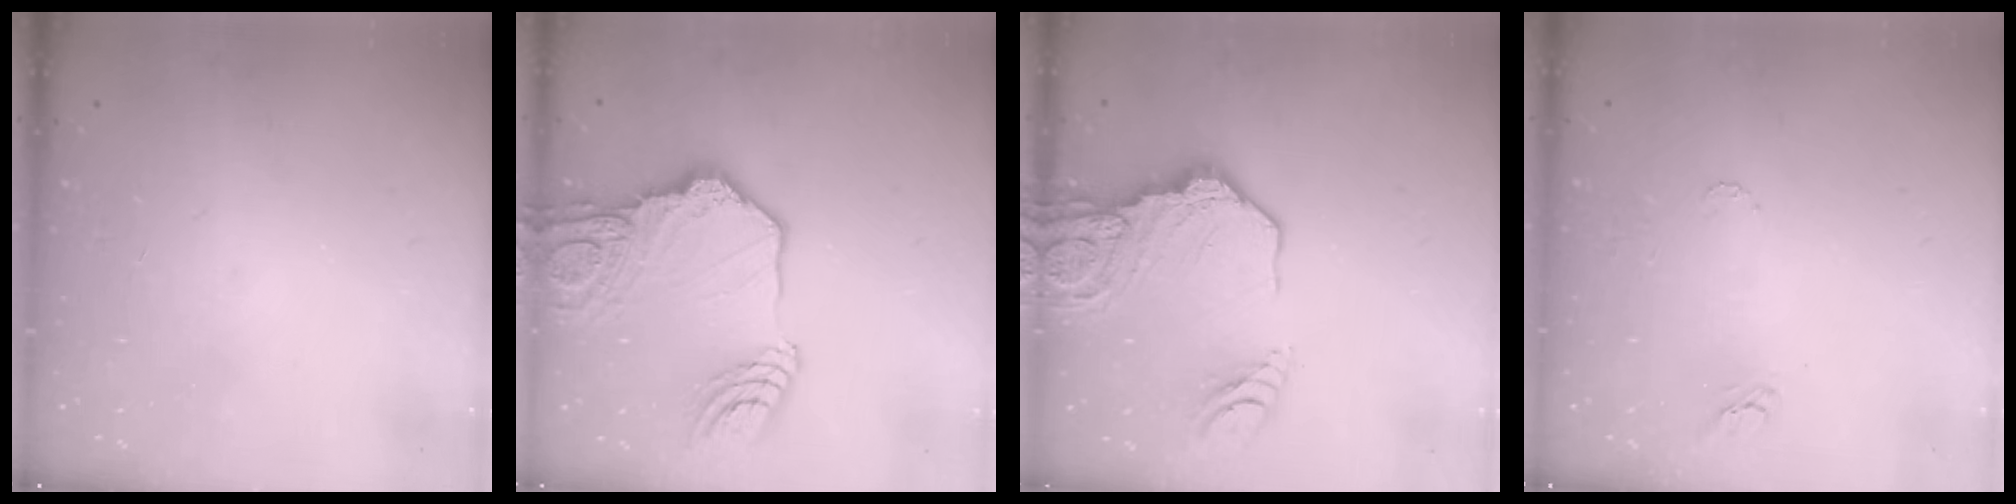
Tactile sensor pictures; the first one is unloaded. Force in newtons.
{"total": 22.5, "press": 22.3, "slide": 2.6}
{"total": 16.6, "press": 16.5, "slide": 2.1}
{"total": 4.4, "press": 4.3, "slide": 0.4}